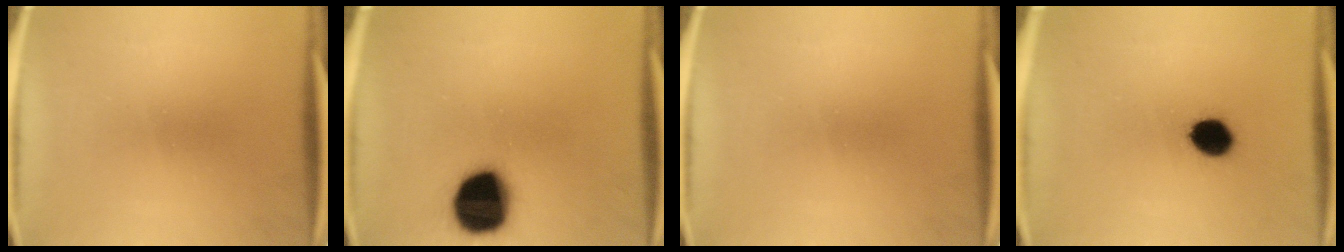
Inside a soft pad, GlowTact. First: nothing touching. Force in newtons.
{"total": 18.0}
{"total": 0.0}
{"total": 8.6}